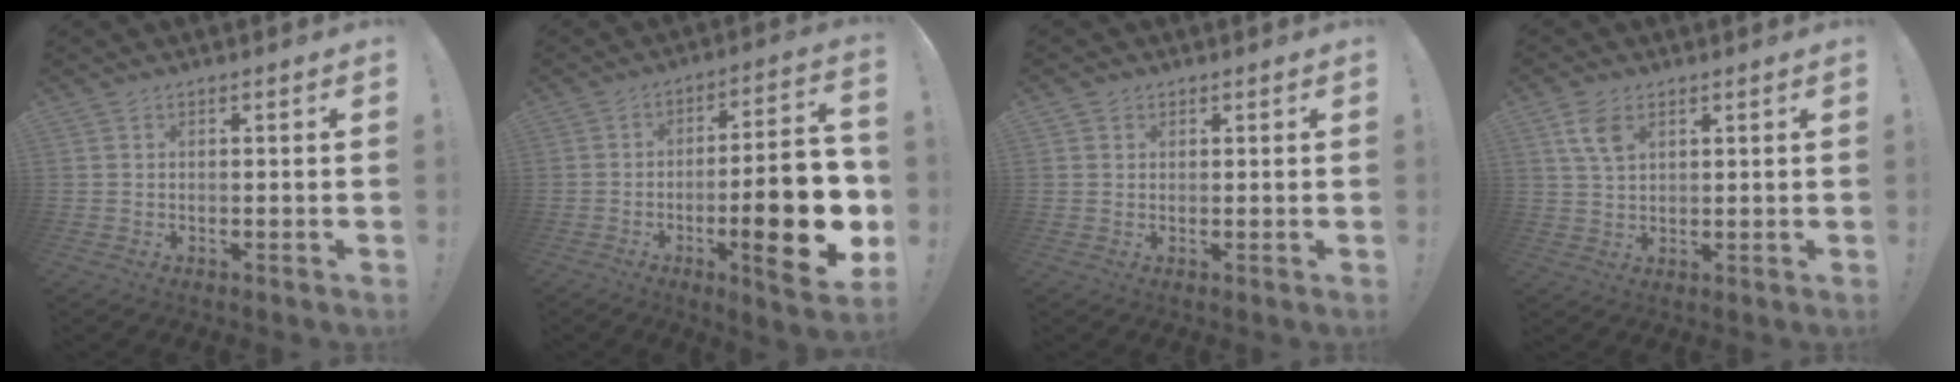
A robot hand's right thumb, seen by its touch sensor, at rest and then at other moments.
{"total": 21.9, "force": [-5.9, 5.5, 20.4], "torque": [-0.293, 0.023, -0.086]}
{"total": 1.5, "force": [0.9, 1.3, 0.1], "torque": [0.003, -0.001, 0.016]}
{"total": 6.4, "force": [3.0, 3.9, 4.1], "torque": [-0.072, -0.006, 0.059]}